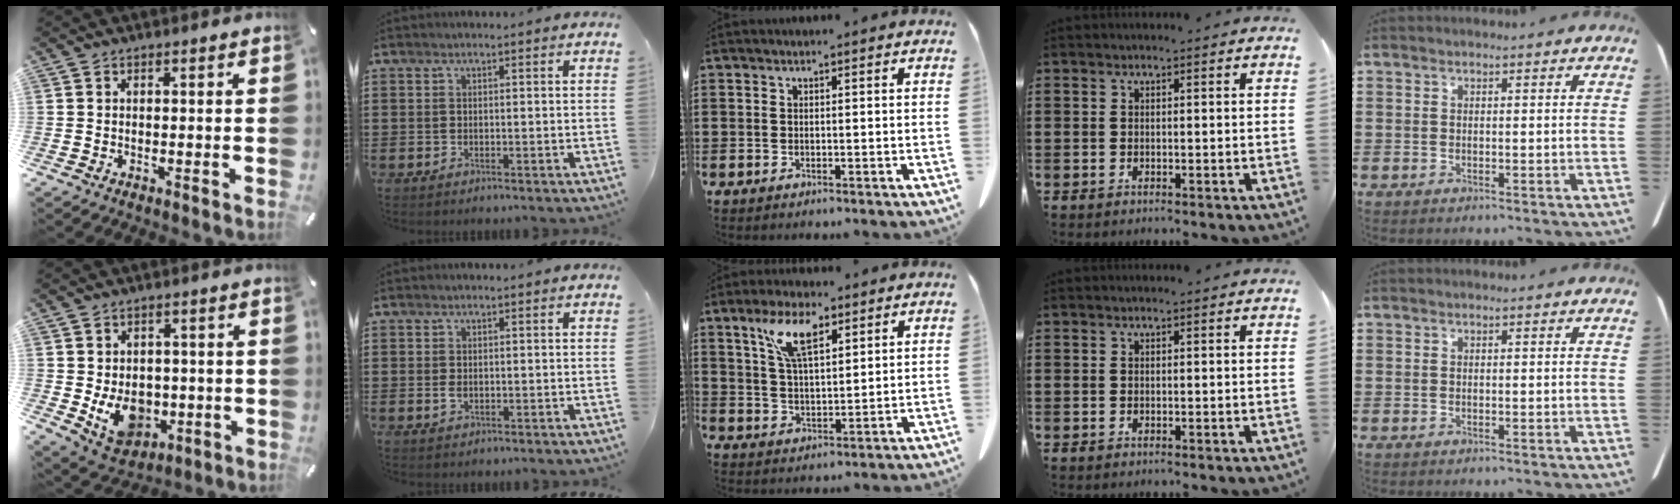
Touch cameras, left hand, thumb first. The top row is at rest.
{"thumb": {"total": 10.1, "force": [-1.6, 8.2, 5.7], "torque": [-0.094, 0.006, -0.024]}, "index": {"total": 1.1, "force": [-0.1, 0.6, 1.0], "torque": [-0.026, -0.002, -0.004]}, "middle": {"total": 8.7, "force": [5.1, 3.2, 6.3], "torque": [-0.129, 0.004, 0.090]}}